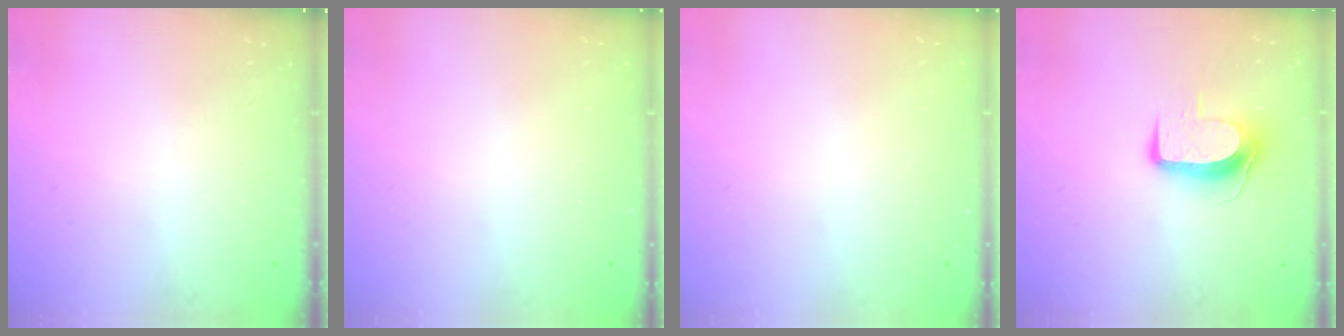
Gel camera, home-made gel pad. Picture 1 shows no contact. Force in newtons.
{"total": 0.0}
{"total": 0.0}
{"total": 10.1, "press": 10.1, "slide": 0.9}